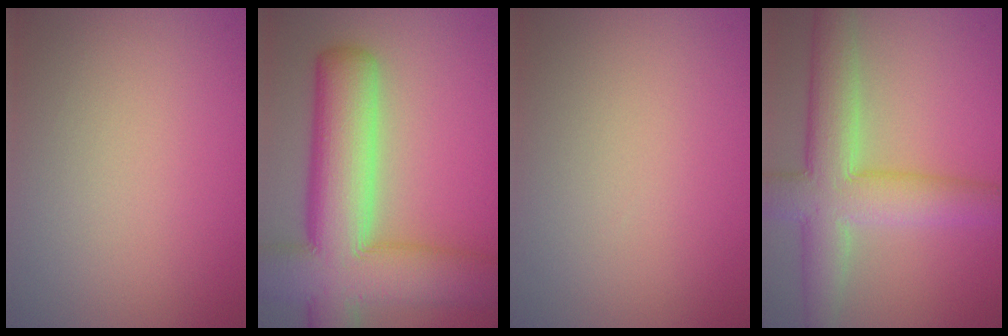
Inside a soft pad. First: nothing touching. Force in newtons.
{"total": 12.8, "press": 12.8, "slide": 0.8}
{"total": 0.0}
{"total": 8.0, "press": 8.0, "slide": 0.4}